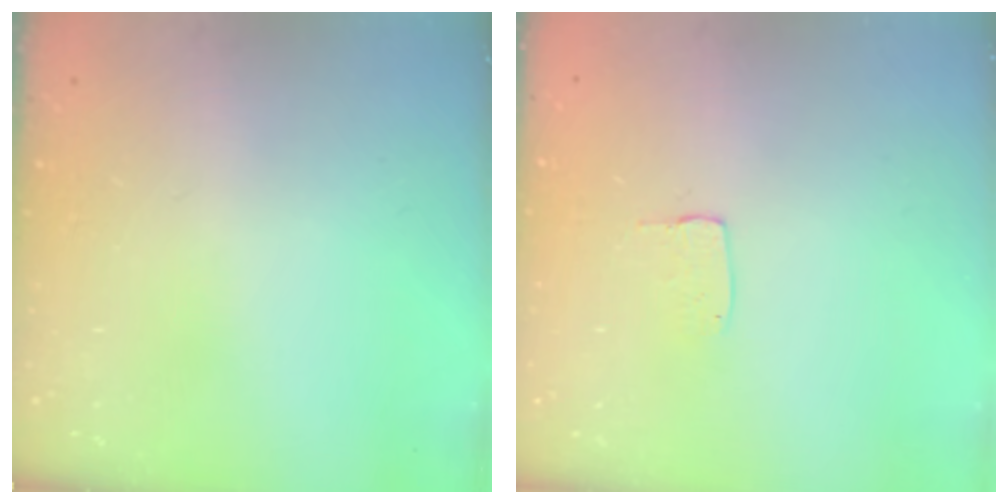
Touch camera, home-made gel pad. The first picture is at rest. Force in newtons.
{"total": 3.4, "press": 3.4, "slide": 0.2}